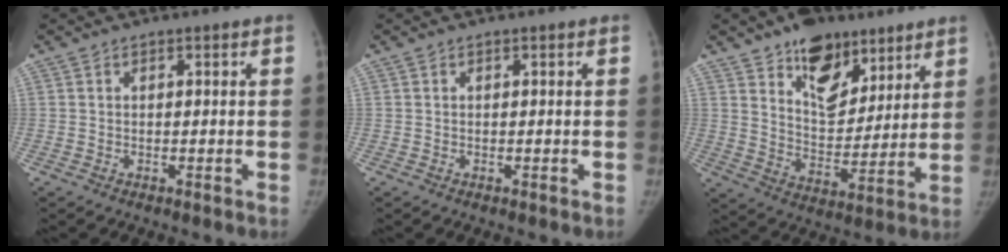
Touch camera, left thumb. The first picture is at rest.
{"total": 0.0}
{"total": 15.4, "force": [9.9, 8.7, 8.1], "torque": [-0.079, -0.061, 0.164]}